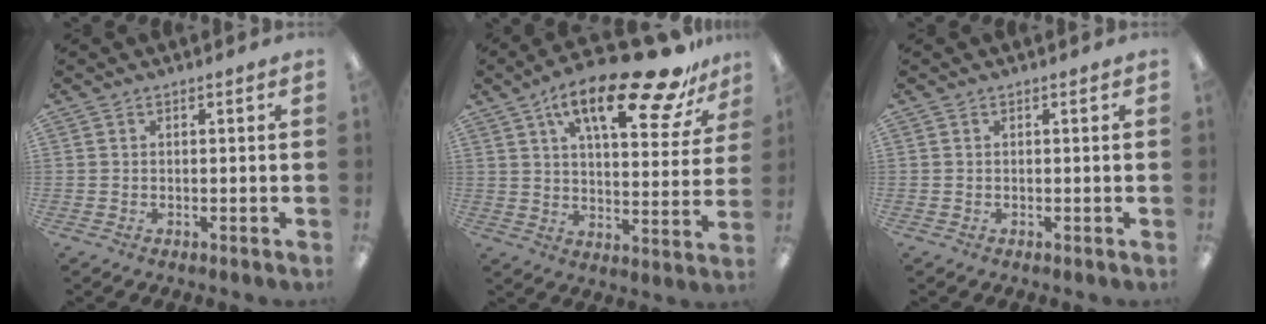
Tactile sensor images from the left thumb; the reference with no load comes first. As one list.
[{"total": 22.7, "force": [13.9, 8.1, 16.0], "torque": [-0.235, -0.077, 0.221]}, {"total": 0.0}]